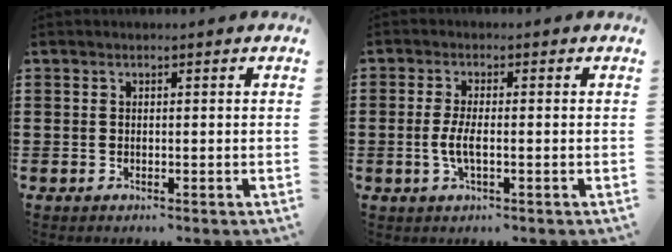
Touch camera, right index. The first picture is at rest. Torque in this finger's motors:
{"motor_torque": [1.71, 0.43, 0.49, 0.14]}